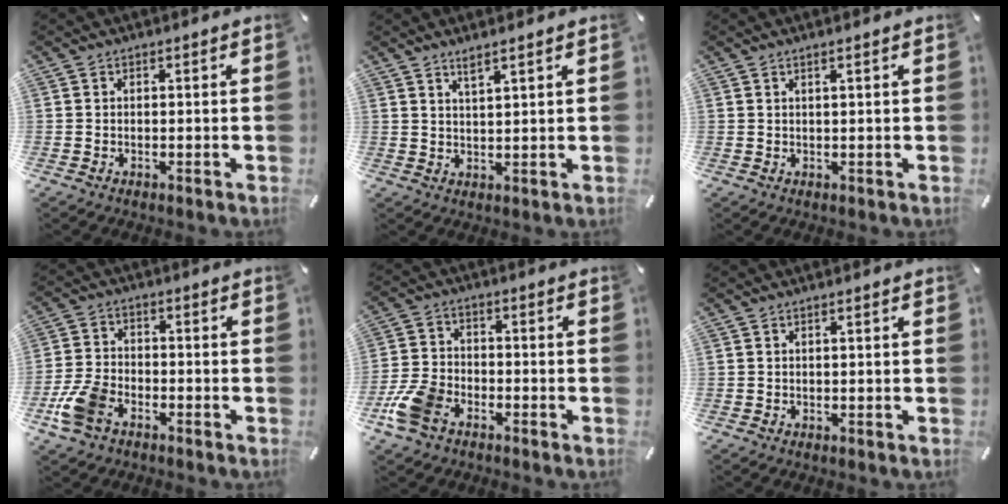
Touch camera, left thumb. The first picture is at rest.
{"total": 3.0, "force": [2.5, -0.2, 1.6], "torque": [-0.036, -0.006, 0.045]}
{"total": 1.3, "force": [0.7, -0.1, 1.1], "torque": [-0.021, -0.001, 0.012]}
{"total": 8.2, "force": [-4.7, 4.9, 4.7], "torque": [-0.107, 0.014, -0.088]}
{"total": 9.1, "force": [-5.3, 5.6, 4.8], "torque": [-0.112, 0.020, -0.101]}
{"total": 0.7, "force": [0.3, 0.0, 0.6], "torque": [-0.009, 0.000, 0.004]}